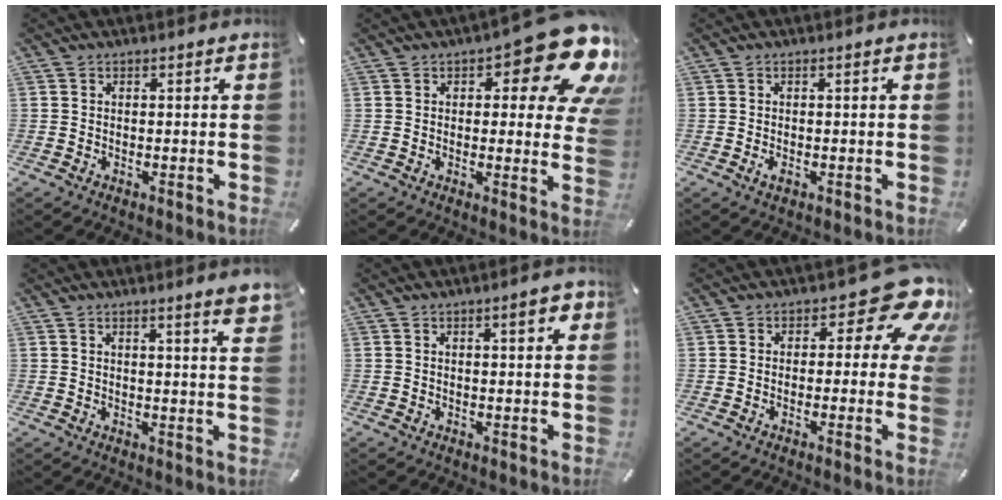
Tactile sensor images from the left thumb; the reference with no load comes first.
{"total": 16.9, "force": [8.5, 6.6, 13.0], "torque": [-0.160, -0.062, 0.139]}
{"total": 1.4, "force": [-0.6, 0.6, 1.1], "torque": [-0.020, -0.001, -0.008]}
{"total": 5.3, "force": [3.2, 0.2, 4.3], "torque": [-0.071, -0.015, 0.051]}
{"total": 4.5, "force": [1.9, 1.3, 3.9], "torque": [-0.055, -0.003, 0.025]}
{"total": 13.5, "force": [5.9, 6.2, 10.4], "torque": [-0.127, -0.037, 0.099]}